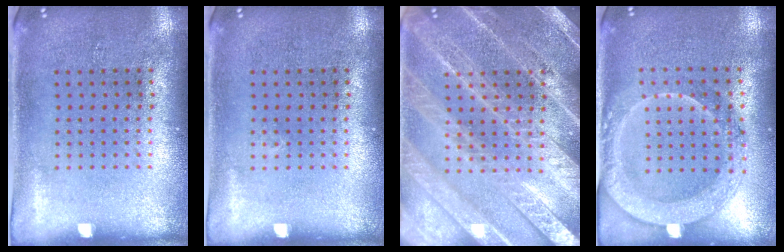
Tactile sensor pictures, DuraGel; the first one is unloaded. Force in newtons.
{"total": 0.0}
{"total": 5.9, "press": 5.9, "slide": 0.7}
{"total": 1.9, "press": 1.8, "slide": 0.6}